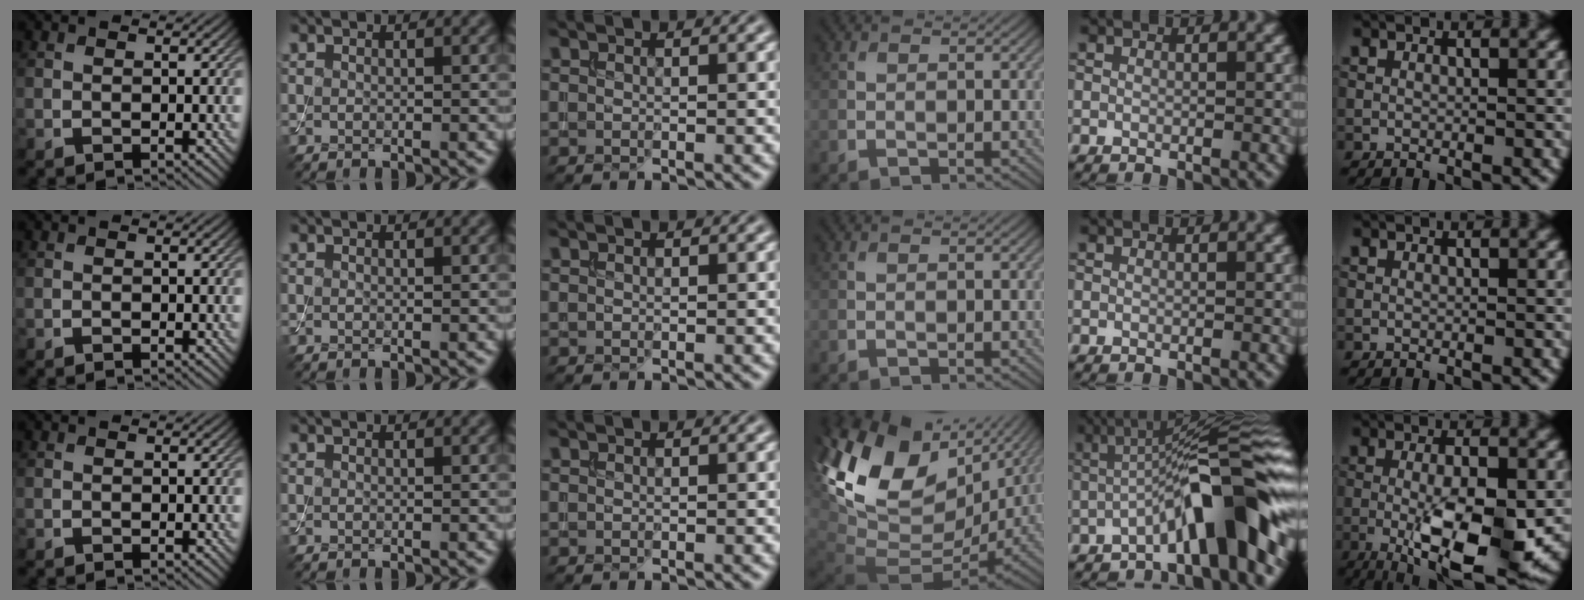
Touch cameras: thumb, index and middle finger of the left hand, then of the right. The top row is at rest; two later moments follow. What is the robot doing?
{"motion": "assemble", "object": "toy tower of hanoi"}